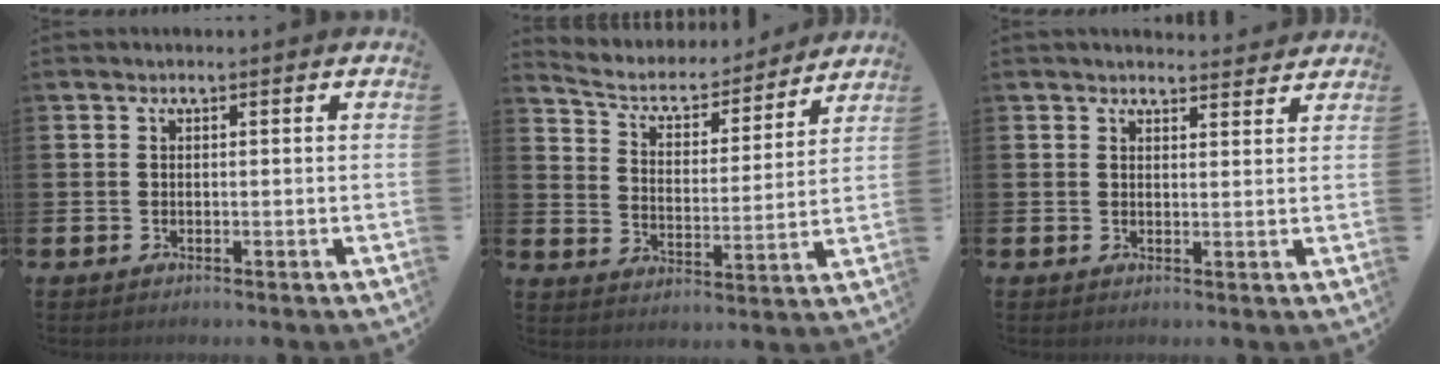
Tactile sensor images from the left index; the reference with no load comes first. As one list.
[{"total": 5.7, "force": [5.1, 2.1, 1.5], "torque": [-0.058, -0.043, 0.080]}, {"total": 4.1, "force": [4.0, 0.0, 0.5], "torque": [-0.018, -0.021, 0.073]}]